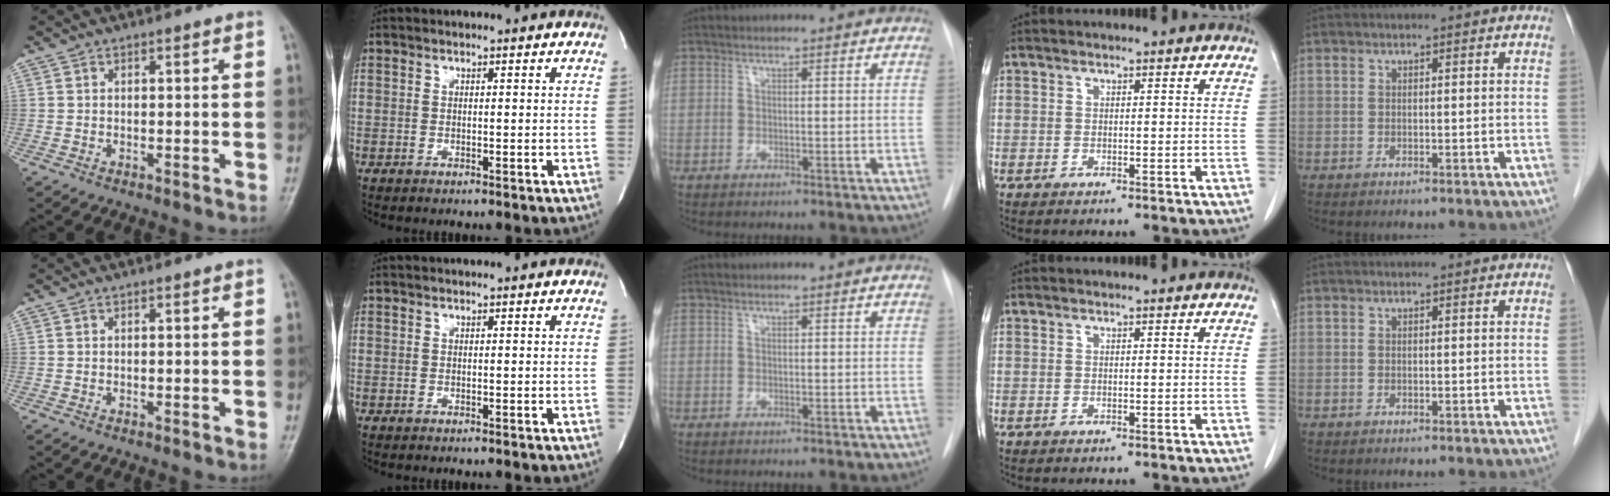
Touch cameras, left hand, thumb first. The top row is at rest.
{}